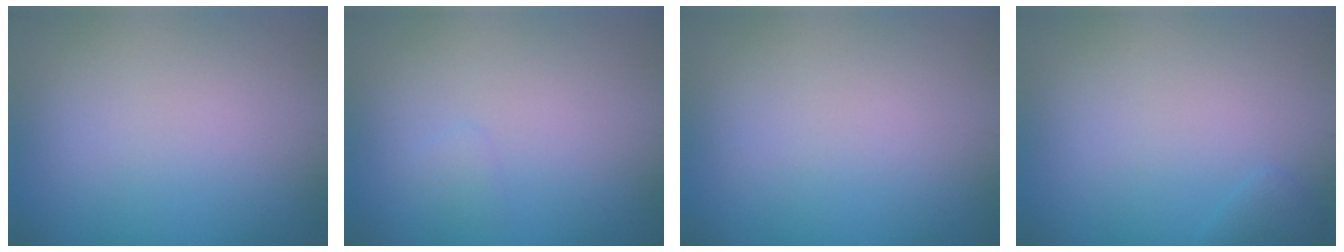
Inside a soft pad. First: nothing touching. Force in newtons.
{"total": 0.6, "press": 0.6, "slide": 0.0}
{"total": 0.0}
{"total": 0.7, "press": 0.7, "slide": 0.1}